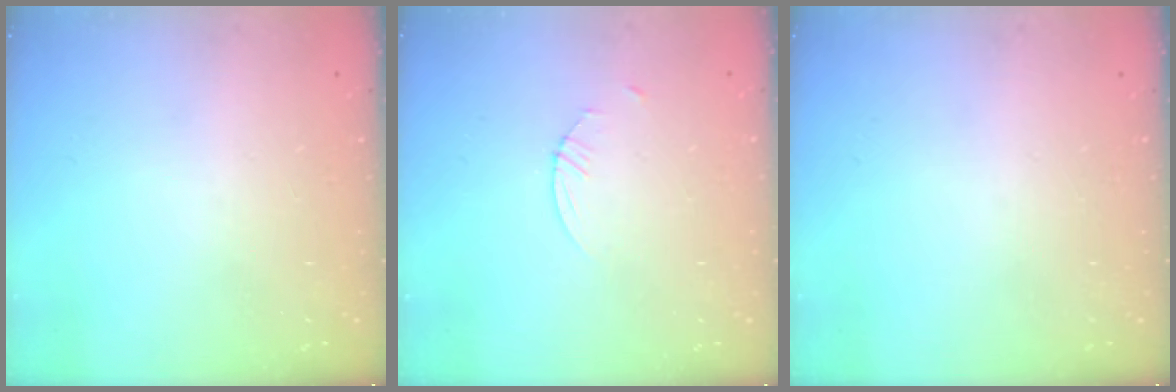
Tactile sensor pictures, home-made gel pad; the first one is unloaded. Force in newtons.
{"total": 1.6, "press": 1.5, "slide": 0.2}
{"total": 0.0}